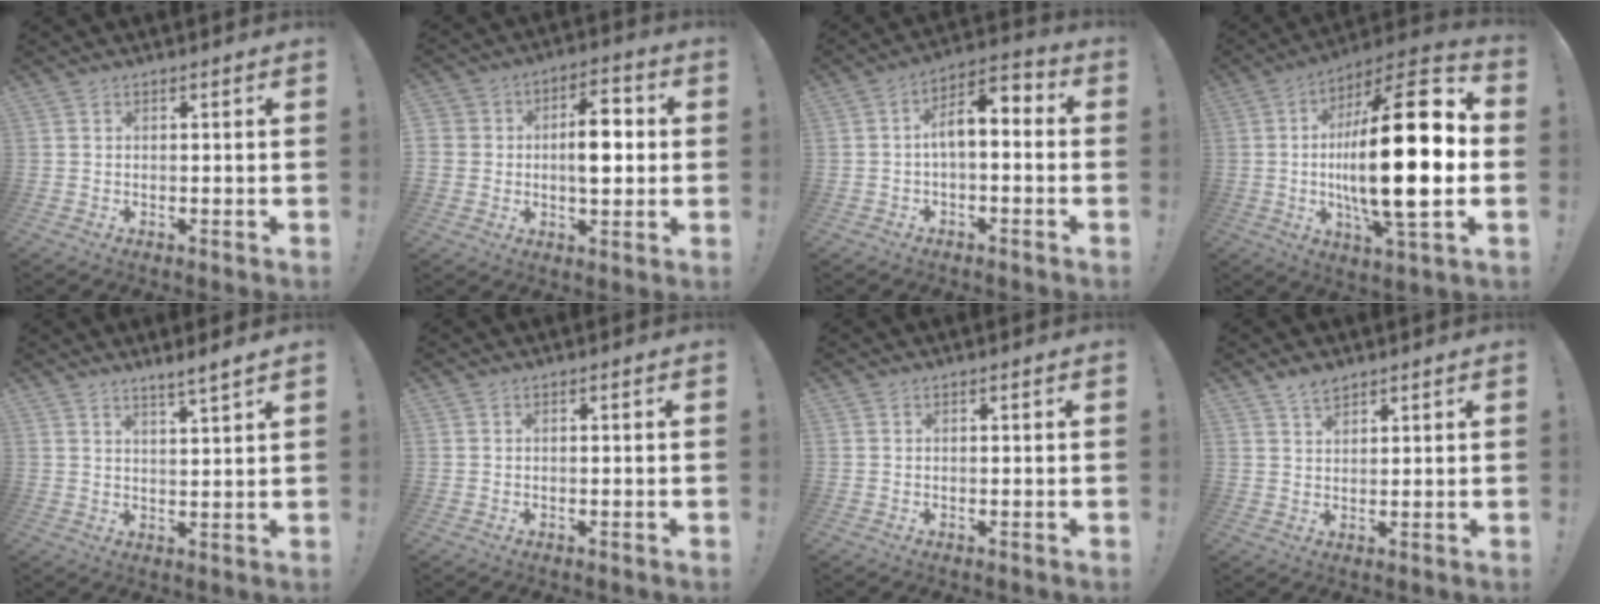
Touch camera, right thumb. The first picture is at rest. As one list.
[{"total": 11.1, "force": [-0.7, 8.0, 7.7], "torque": [-0.124, 0.026, -0.012]}, {"total": 7.6, "force": [0.2, 3.3, 6.9], "torque": [-0.109, 0.000, 0.003]}, {"total": 28.3, "force": [-0.7, 8.5, 27.0], "torque": [-0.461, -0.002, -0.023]}, {"total": 4.1, "force": [3.6, -0.5, 2.0], "torque": [-0.028, -0.028, 0.059]}, {"total": 0.0}, {"total": 0.0}, {"total": 4.0, "force": [3.2, 1.7, 1.5], "torque": [-0.027, -0.016, 0.060]}]